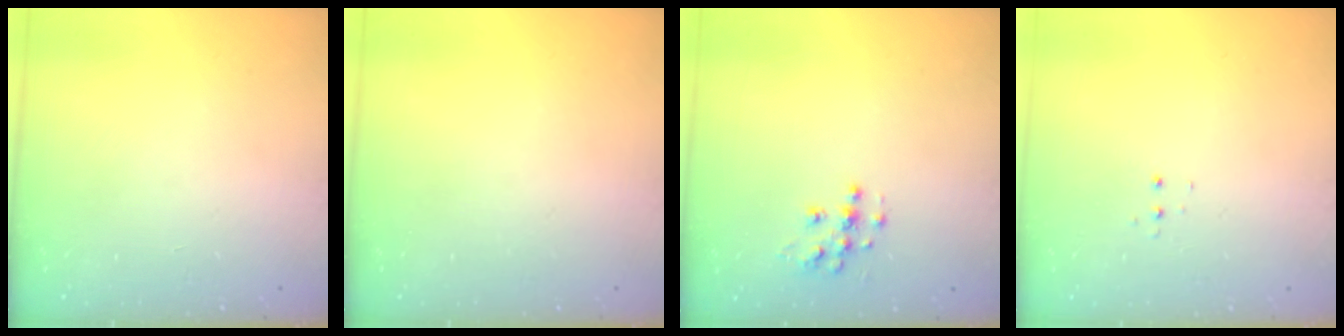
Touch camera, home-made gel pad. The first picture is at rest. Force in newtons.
{"total": 0.0}
{"total": 7.3, "press": 7.3, "slide": 0.2}
{"total": 3.3, "press": 3.2, "slide": 0.6}